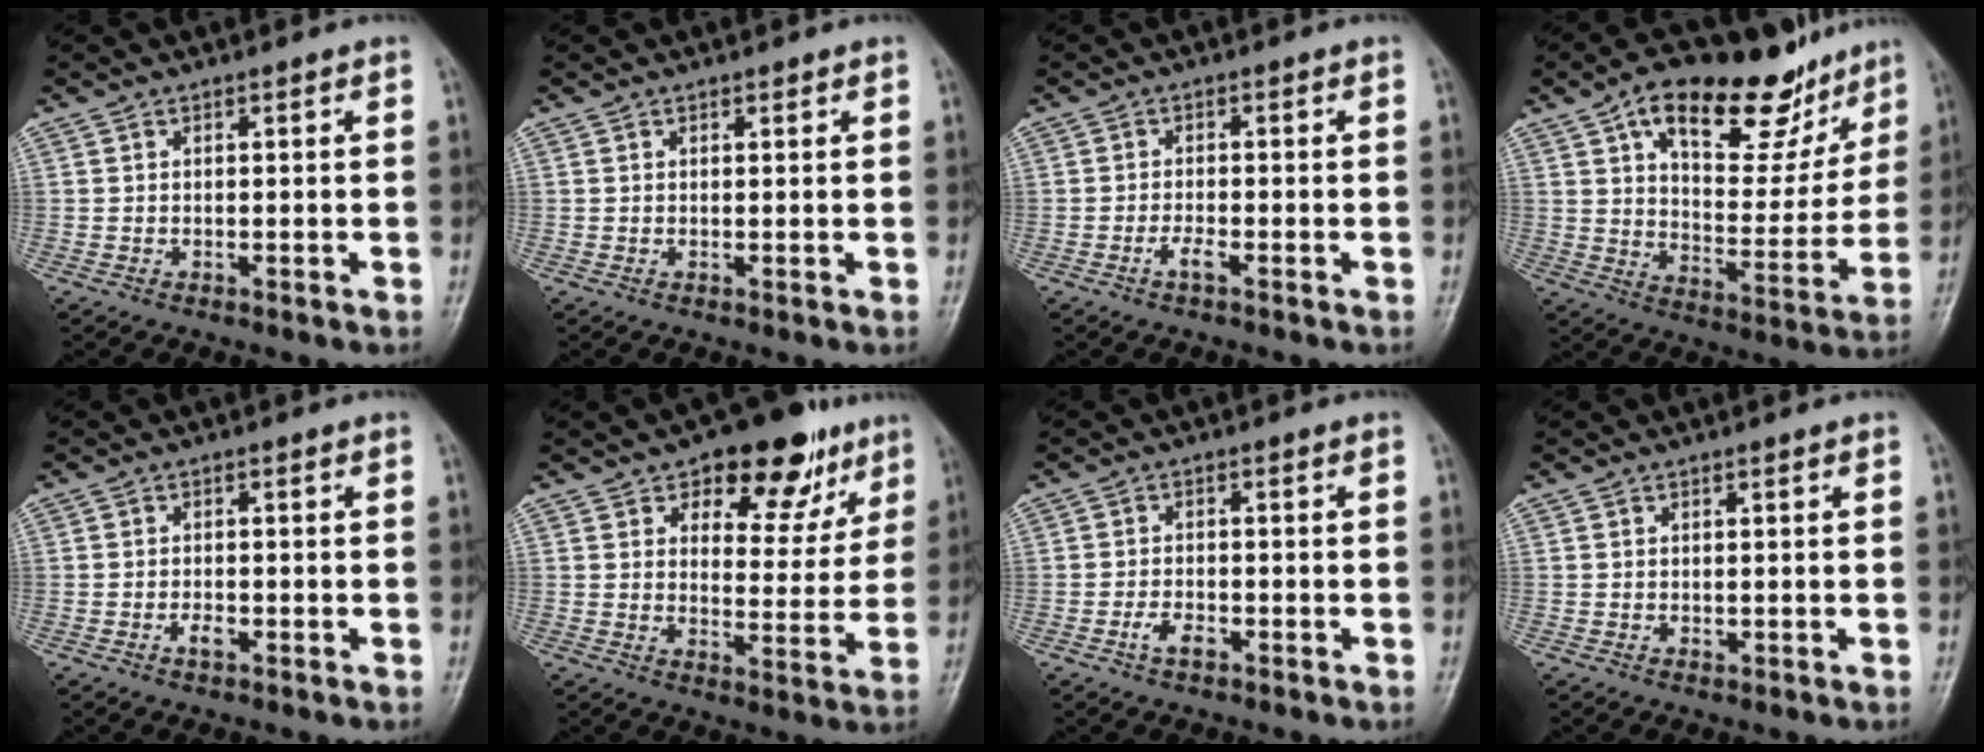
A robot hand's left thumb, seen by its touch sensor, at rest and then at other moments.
{"total": 0.6, "force": [0.4, 0.3, 0.2], "torque": [-0.003, -0.003, 0.006]}
{"total": 2.1, "force": [-1.2, 0.6, 1.6], "torque": [-0.034, 0.005, -0.025]}
{"total": 23.6, "force": [14.3, 11.0, 15.3], "torque": [-0.176, -0.034, 0.223]}
{"total": 1.9, "force": [-0.9, 1.0, 1.4], "torque": [-0.024, 0.004, -0.015]}
{"total": 14.7, "force": [8.8, 8.0, 8.7], "torque": [-0.055, -0.033, 0.123]}
{"total": 2.9, "force": [-1.5, 1.5, 2.0], "torque": [-0.037, 0.011, -0.028]}
{"total": 0.6, "force": [0.0, 0.5, 0.3], "torque": [-0.006, -0.001, 0.002]}